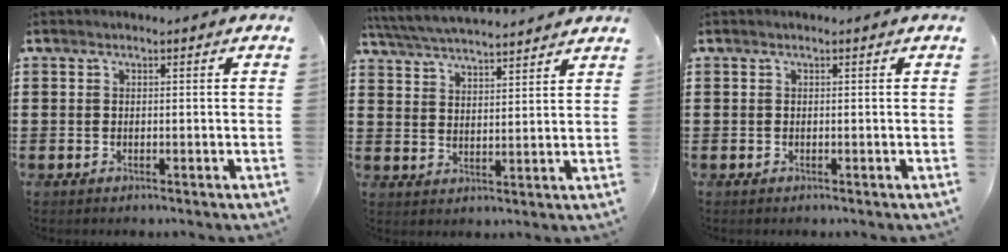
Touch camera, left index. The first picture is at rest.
{"total": 5.2, "force": [5.0, 0.0, 1.1], "torque": [-0.043, -0.023, 0.090]}
{"total": 0.0}